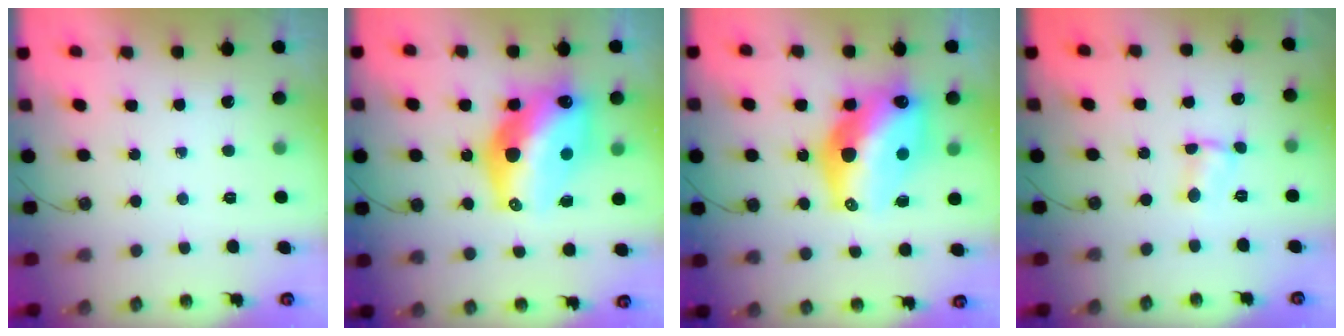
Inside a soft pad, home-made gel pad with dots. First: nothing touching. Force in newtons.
{"total": 19.6, "press": 19.6, "slide": 1.5}
{"total": 19.6, "press": 19.6, "slide": 1.5}
{"total": 1.9, "press": 1.9, "slide": 0.2}